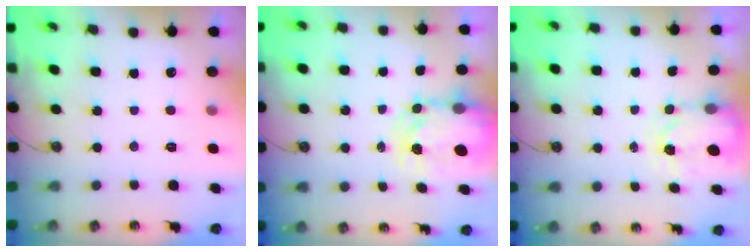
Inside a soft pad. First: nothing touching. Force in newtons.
{"total": 5.5, "press": 5.4, "slide": 0.6}
{"total": 3.9, "press": 3.9, "slide": 0.5}